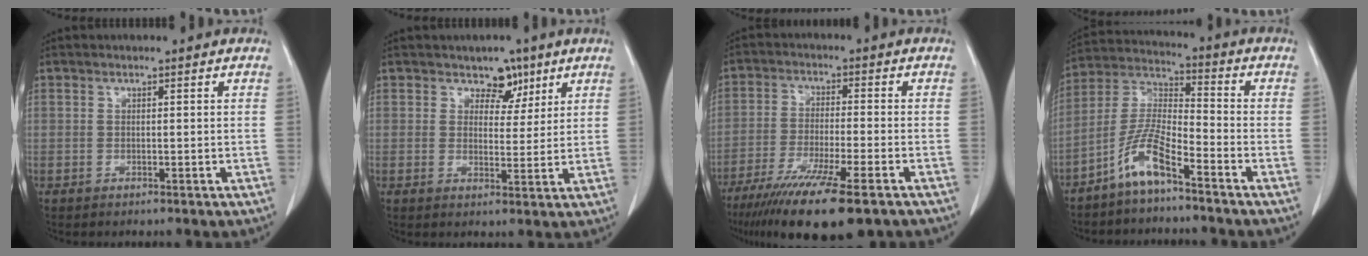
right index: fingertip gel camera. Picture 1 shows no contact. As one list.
[{"total": 4.1, "force": [2.7, 2.8, 1.4], "torque": [-0.007, -0.001, 0.041]}, {"total": 15.7, "force": [-11.1, 1.5, 11.1], "torque": [-0.183, -0.045, -0.181]}, {"total": 8.4, "force": [-5.7, 1.3, 6.1], "torque": [-0.137, 0.001, -0.119]}]